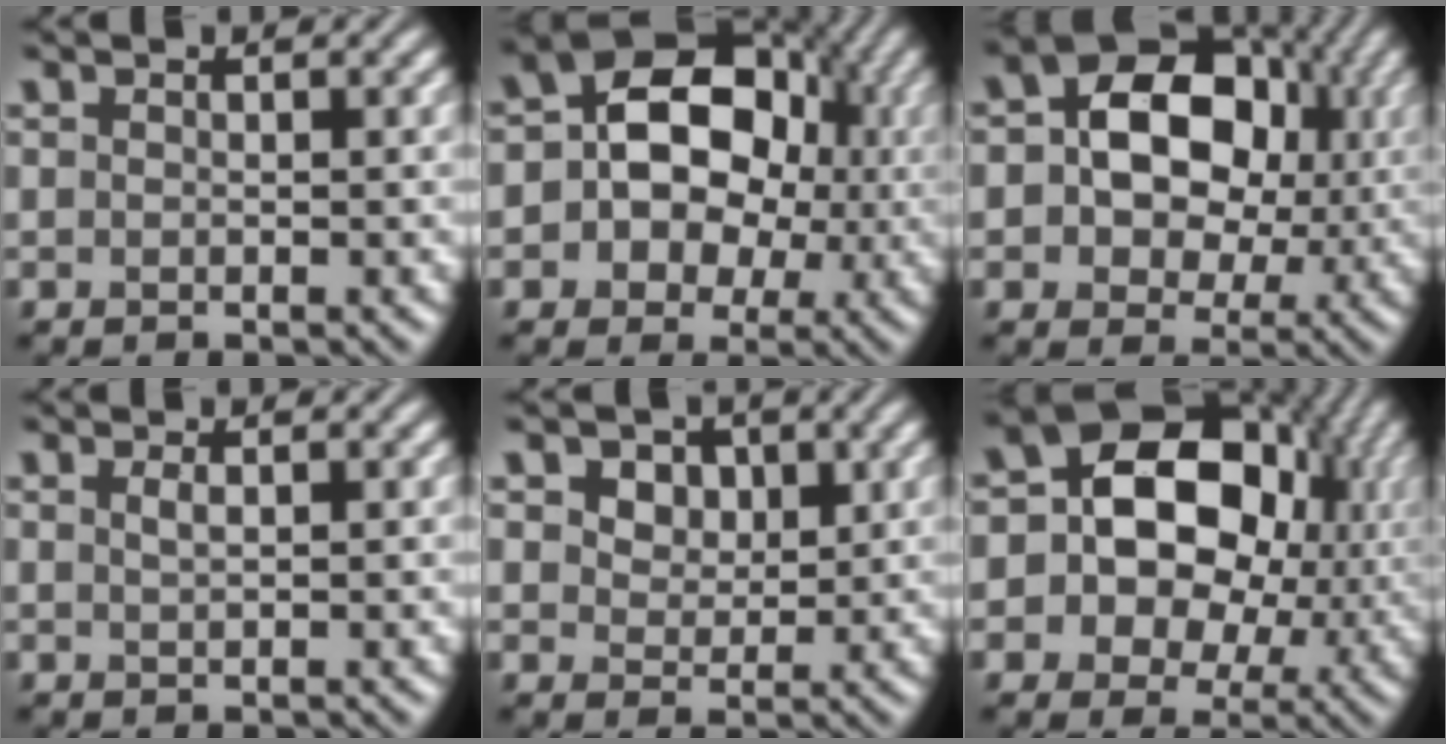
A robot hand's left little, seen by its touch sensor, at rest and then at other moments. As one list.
[{"total": 9.9, "force": [0.5, 7.5, 6.4], "torque": [-0.076, 0.017, -0.012]}, {"total": 11.2, "force": [1.4, 8.4, 7.3], "torque": [-0.088, 0.022, 0.004]}, {"total": 0.8, "force": [0.3, 0.3, 0.7], "torque": [-0.014, 0.003, 0.006]}, {"total": 4.1, "force": [2.2, 2.8, 2.1], "torque": [-0.049, 0.001, 0.030]}, {"total": 12.7, "force": [1.2, 10.1, 7.6], "torque": [-0.115, 0.010, 0.003]}]